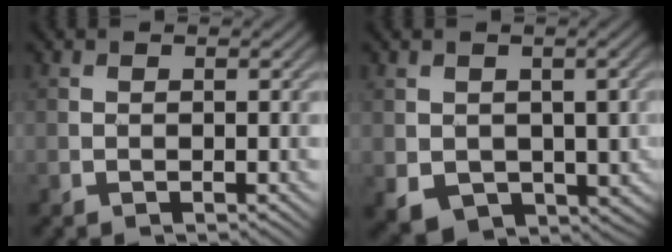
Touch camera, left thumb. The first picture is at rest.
{"total": 6.2, "force": [-0.8, 5.4, 3.0], "torque": [-0.074, -0.036, -0.002]}